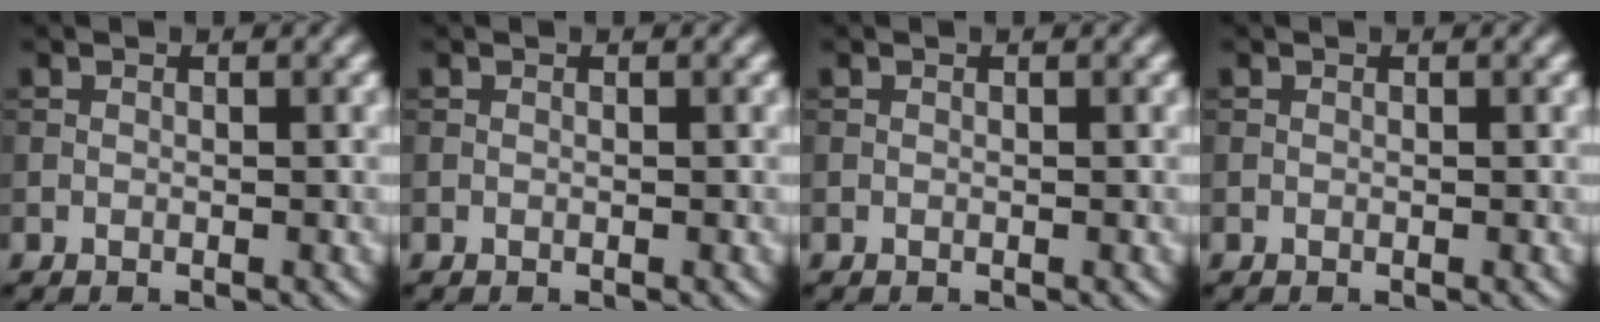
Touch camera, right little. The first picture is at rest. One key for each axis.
{"total": 0.0}
{"total": 0.0}
{"total": 0.0}